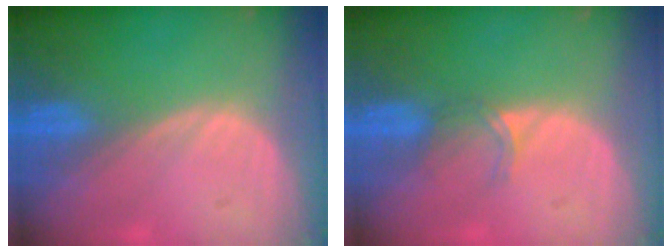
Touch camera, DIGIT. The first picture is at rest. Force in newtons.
{"total": 2.2, "press": 1.7, "slide": 1.3}